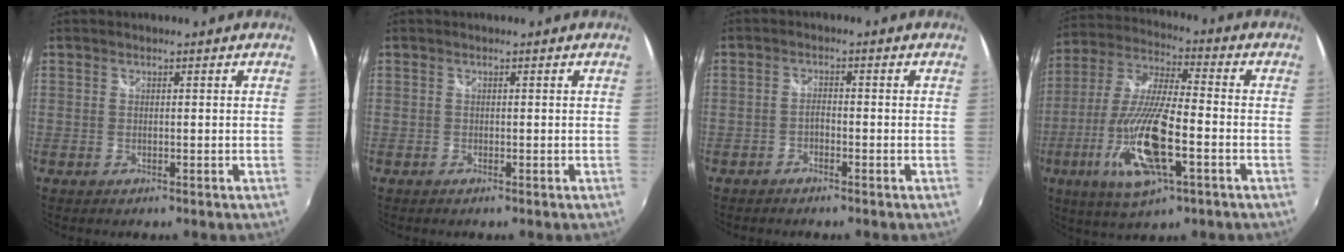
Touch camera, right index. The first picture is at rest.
{"total": 0.0}
{"total": 1.7, "force": [-1.4, 0.5, 0.8], "torque": [-0.022, 0.004, -0.027]}
{"total": 18.1, "force": [-6.4, 4.9, 16.2], "torque": [-0.339, -0.024, -0.120]}